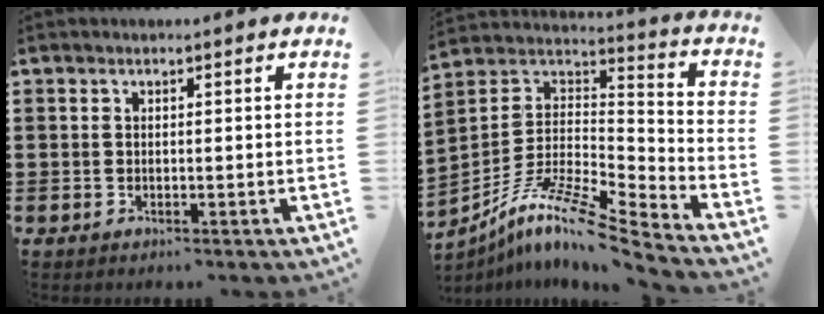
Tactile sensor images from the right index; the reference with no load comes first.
{"total": 10.0, "force": [-7.8, 1.0, 6.2], "torque": [-0.129, -0.004, -0.163]}